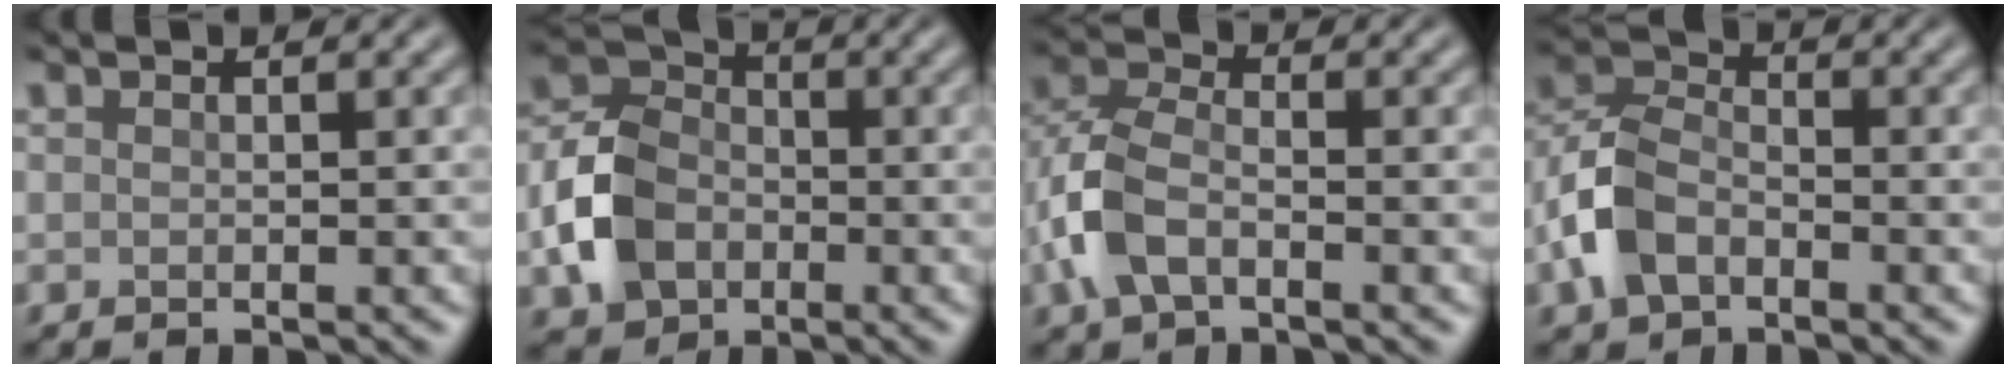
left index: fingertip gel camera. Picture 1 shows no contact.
{"total": 6.1, "force": [-2.0, 4.7, 3.4], "torque": [-0.071, 0.005, -0.051]}
{"total": 5.3, "force": [-1.8, 3.1, 3.9], "torque": [-0.098, 0.003, -0.049]}
{"total": 5.7, "force": [-2.5, 3.6, 3.6], "torque": [-0.083, 0.007, -0.061]}